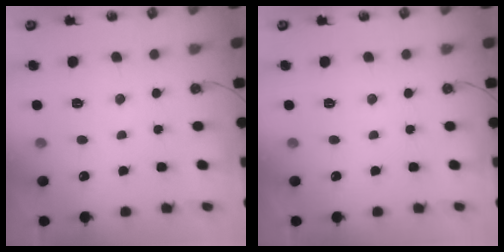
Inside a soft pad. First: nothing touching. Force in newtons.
{"total": 0.0}